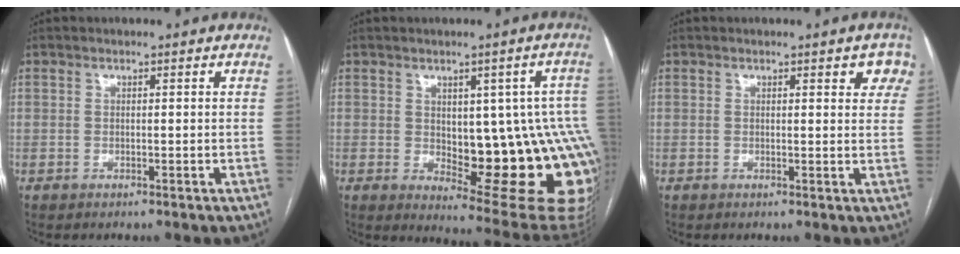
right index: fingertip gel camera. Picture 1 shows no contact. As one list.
[{"total": 18.7, "force": [-1.6, 6.8, 17.4], "torque": [-0.136, 0.013, 0.005]}, {"total": 4.0, "force": [2.1, 1.4, 3.1], "torque": [-0.022, 0.001, 0.017]}]